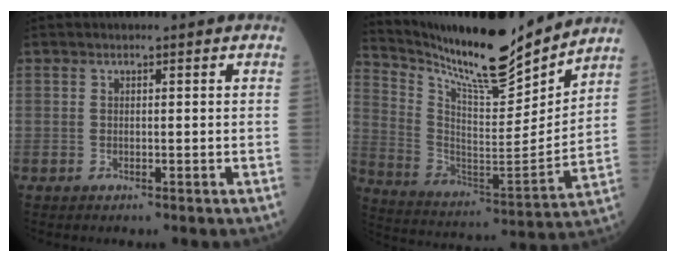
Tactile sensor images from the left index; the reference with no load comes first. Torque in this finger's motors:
{"motor_torque": [0.96, -1.18, 0.20, 0.06]}